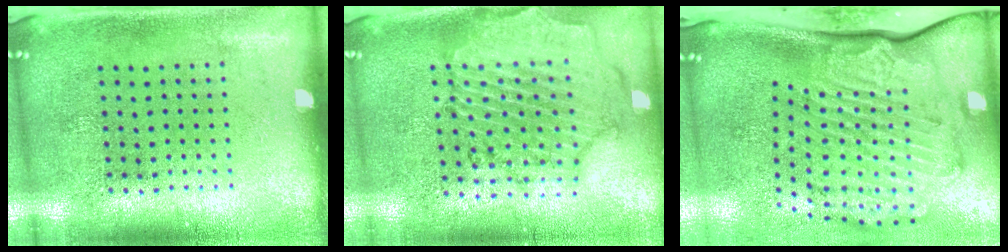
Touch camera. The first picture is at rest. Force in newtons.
{"total": 1.2, "press": 1.1, "slide": 0.3}
{"total": 3.5, "press": 2.5, "slide": 2.5}